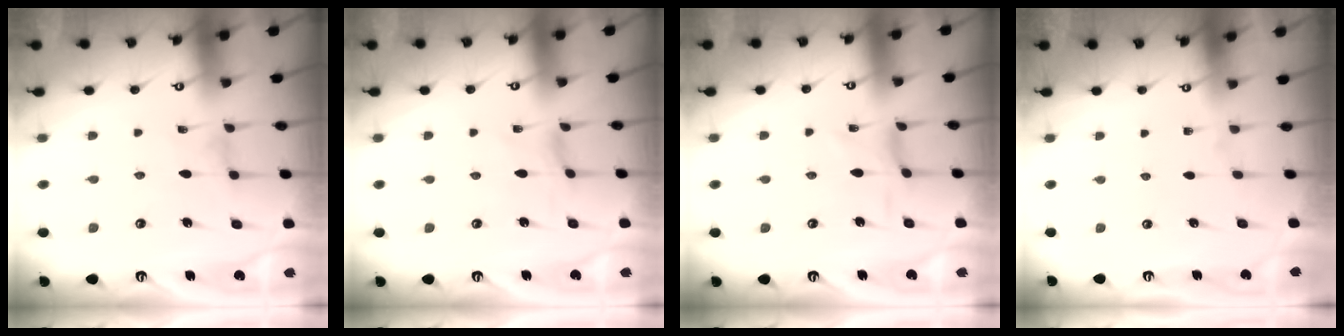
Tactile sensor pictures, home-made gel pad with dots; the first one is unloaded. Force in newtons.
{"total": 0.0}
{"total": 1.7, "press": 1.6, "slide": 0.4}
{"total": 0.0}